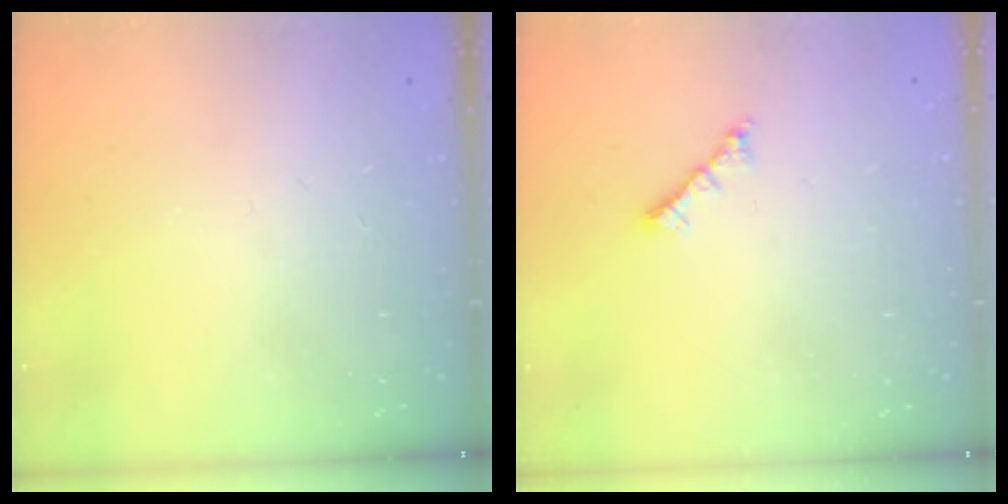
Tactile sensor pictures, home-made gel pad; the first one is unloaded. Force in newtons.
{"total": 1.8, "press": 1.7, "slide": 0.6}